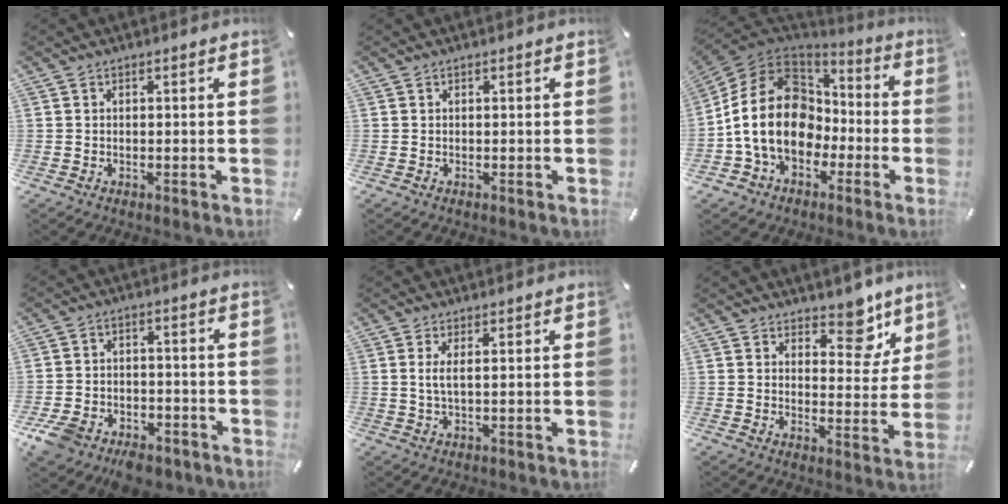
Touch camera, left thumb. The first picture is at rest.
{"total": 0.0}
{"total": 20.0, "force": [-2.4, 15.6, 12.3], "torque": [-0.245, 0.017, -0.040]}
{"total": 8.4, "force": [-5.7, 4.9, 3.7], "torque": [-0.070, 0.037, -0.104]}
{"total": 2.9, "force": [0.7, 0.6, 2.7], "torque": [-0.057, -0.001, 0.012]}
{"total": 9.8, "force": [7.1, 5.1, 4.5], "torque": [-0.025, -0.058, 0.116]}